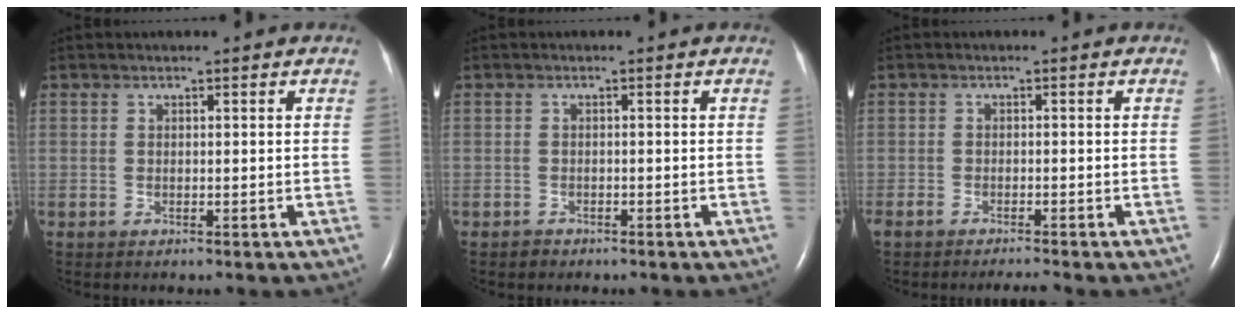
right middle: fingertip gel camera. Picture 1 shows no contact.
{"total": 0.9, "force": [-0.7, 0.6, -0.1], "torque": [0.001, 0.003, -0.013]}
{"total": 2.8, "force": [-2.6, -0.1, 1.2], "torque": [-0.023, -0.007, -0.042]}